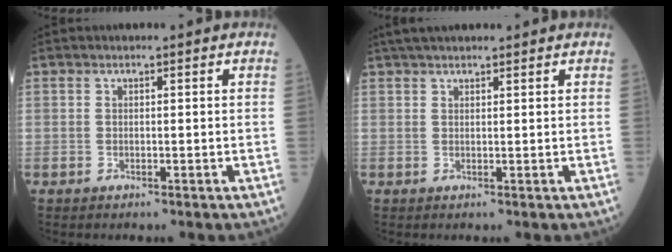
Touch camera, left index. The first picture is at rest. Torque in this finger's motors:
{"motor_torque": [0.89, -0.61, 0.11, 0.09]}